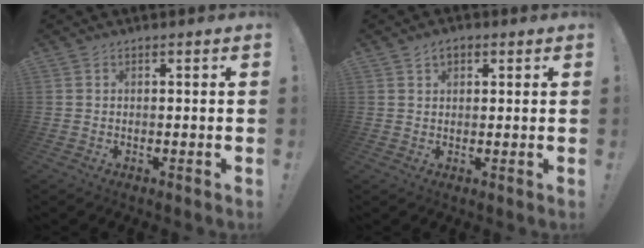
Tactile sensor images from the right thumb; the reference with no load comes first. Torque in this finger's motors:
{"motor_torque": [-0.06, 0.05, 0.00, 0.01, 0.00]}